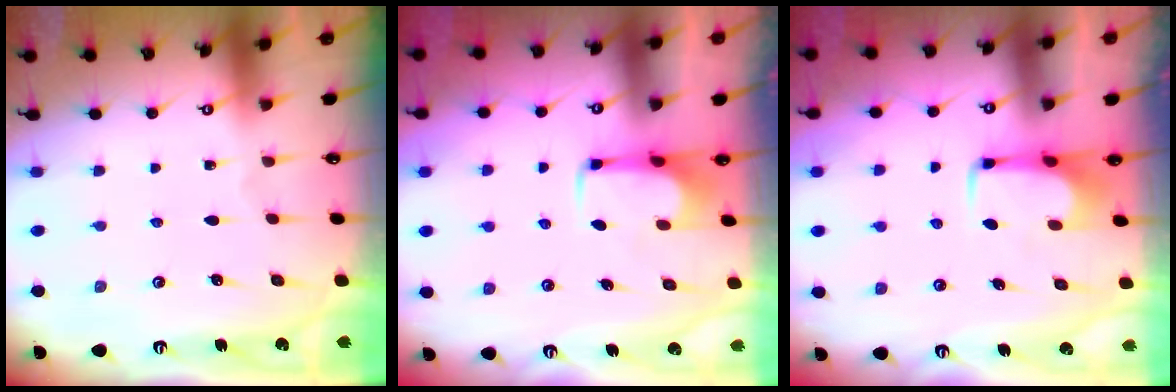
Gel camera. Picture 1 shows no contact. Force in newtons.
{"total": 2.0, "press": 2.0, "slide": 0.2}
{"total": 1.7, "press": 1.6, "slide": 0.5}